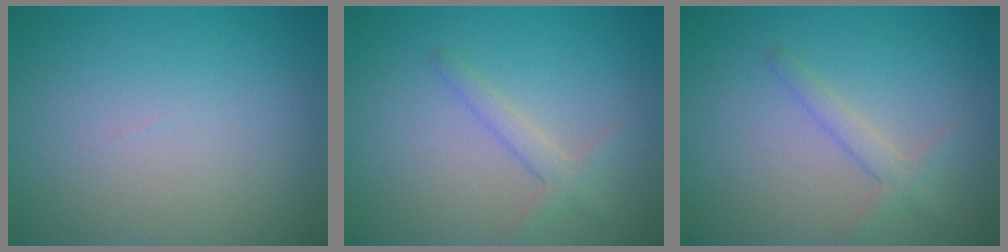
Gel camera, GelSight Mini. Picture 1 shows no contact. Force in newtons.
{"total": 1.7, "press": 1.7, "slide": 0.2}
{"total": 1.7, "press": 1.7, "slide": 0.2}